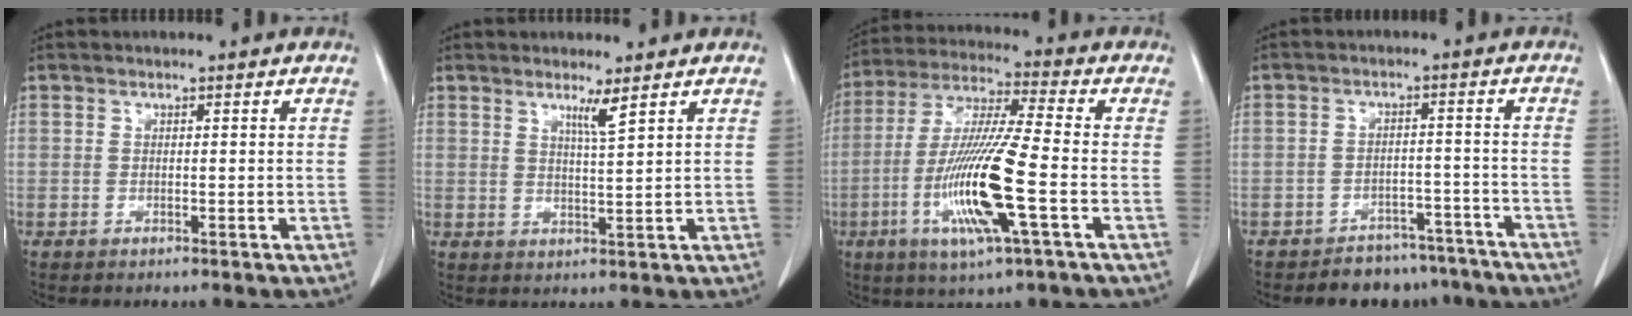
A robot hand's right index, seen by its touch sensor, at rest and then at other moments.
{"total": 2.8, "force": [1.9, -0.6, 2.0], "torque": [-0.036, -0.011, 0.036]}
{"total": 14.5, "force": [-4.2, 0.5, 13.9], "torque": [-0.283, -0.018, -0.081]}
{"total": 8.4, "force": [-7.3, 4.2, 0.6], "torque": [0.024, 0.022, -0.093]}